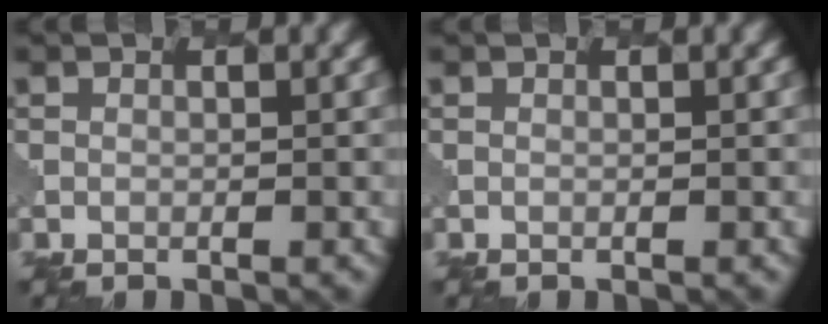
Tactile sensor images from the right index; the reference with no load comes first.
{"total": 0.0}